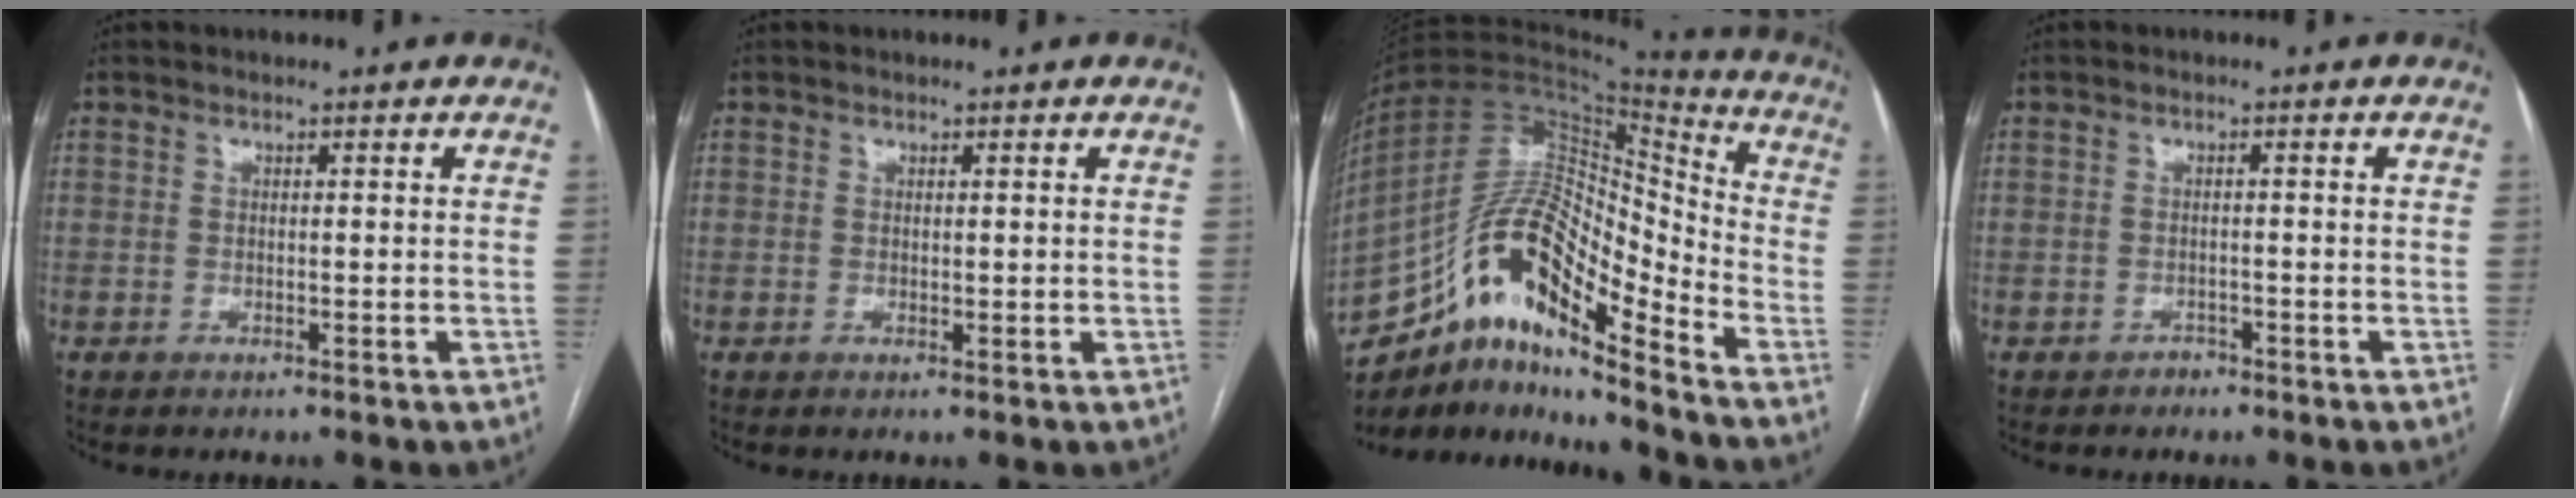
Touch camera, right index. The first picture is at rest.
{"total": 0.9, "force": [0.5, 0.6, 0.4], "torque": [-0.001, -0.004, 0.008]}
{"total": 18.1, "force": [-11.8, 4.8, 12.9], "torque": [-0.236, 0.045, -0.205]}
{"total": 1.1, "force": [-0.9, 0.7, -0.1], "torque": [0.001, 0.003, -0.019]}